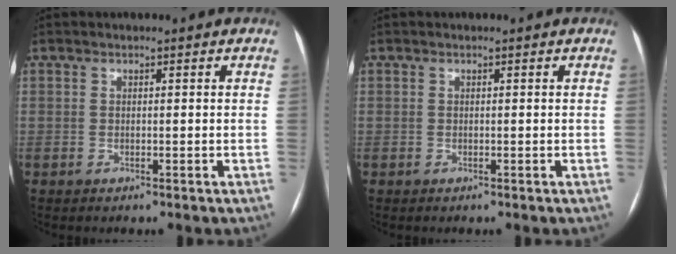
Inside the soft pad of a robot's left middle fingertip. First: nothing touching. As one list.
[{"total": 0.0}]